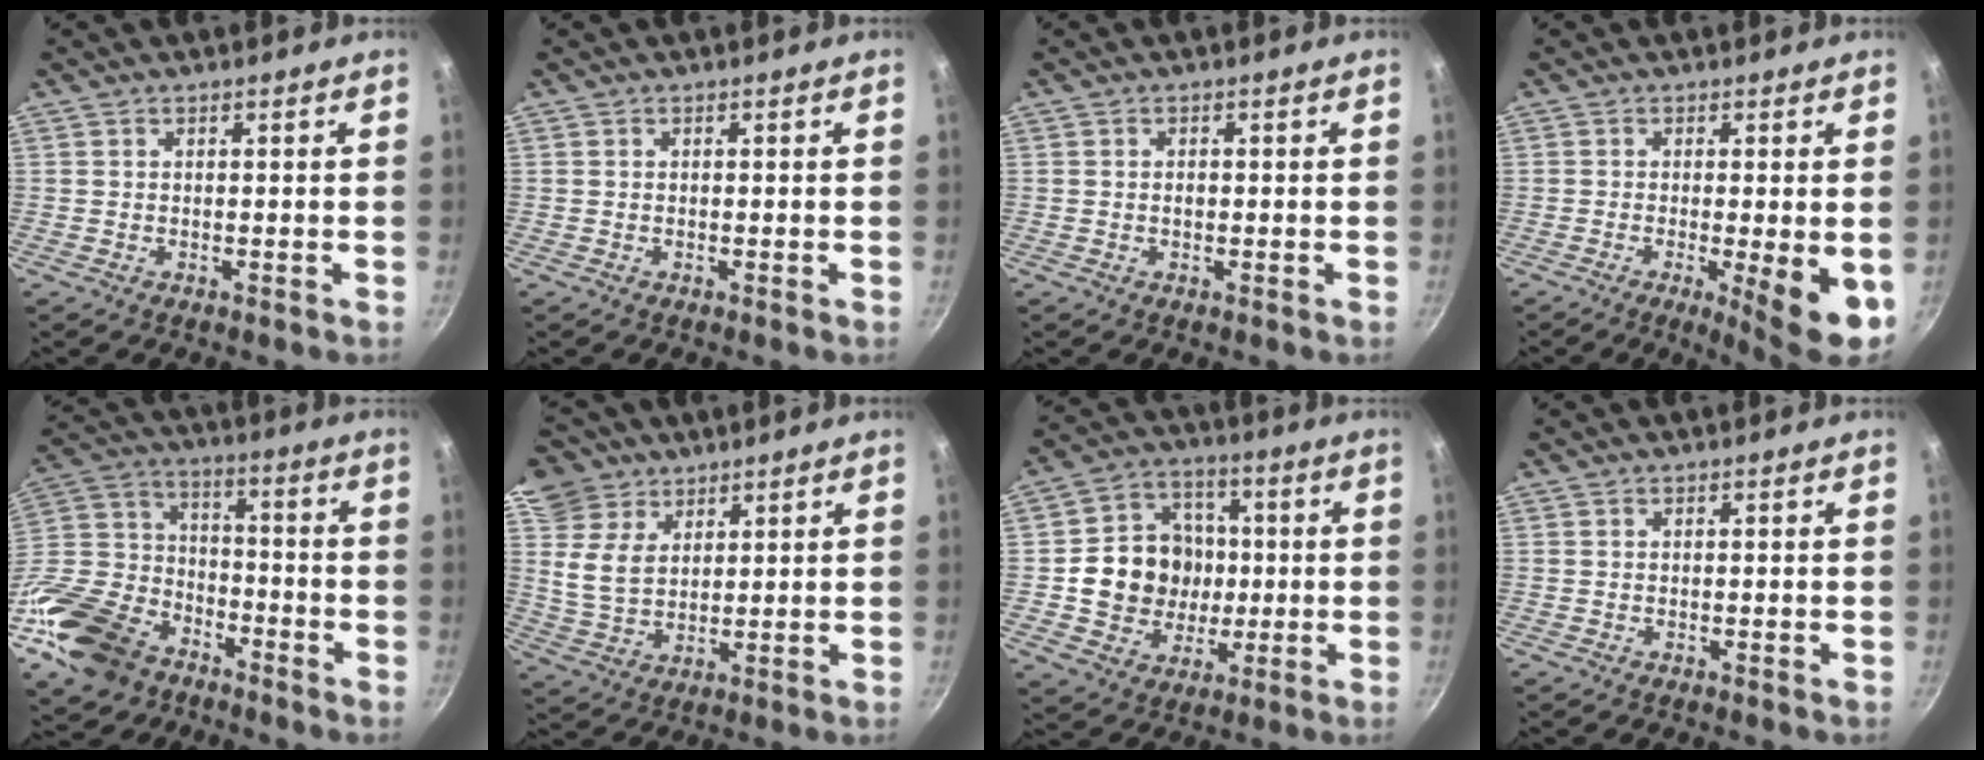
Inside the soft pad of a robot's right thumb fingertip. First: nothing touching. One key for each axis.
{"total": 0.0}
{"total": 1.2, "fx": -0.1, "fy": 0.8, "fz": 0.8, "tx": -0.013, "ty": 0.003, "tz": -0.003}
{"total": 8.6, "fx": -2.0, "fy": 1.6, "fz": 8.2, "tx": -0.108, "ty": -0.009, "tz": -0.020}
{"total": 22.7, "fx": -12.9, "fy": 14.9, "fz": 11.2, "tx": -0.221, "ty": 0.071, "tz": -0.247}
{"total": 10.7, "fx": 6.3, "fy": 7.7, "fz": 4.0, "tx": -0.053, "ty": -0.025, "tz": 0.117}
{"total": 14.5, "fx": 0.0, "fy": 13.1, "fz": 6.3, "tx": -0.069, "ty": 0.023, "tz": -0.002}
{"total": 0.0}